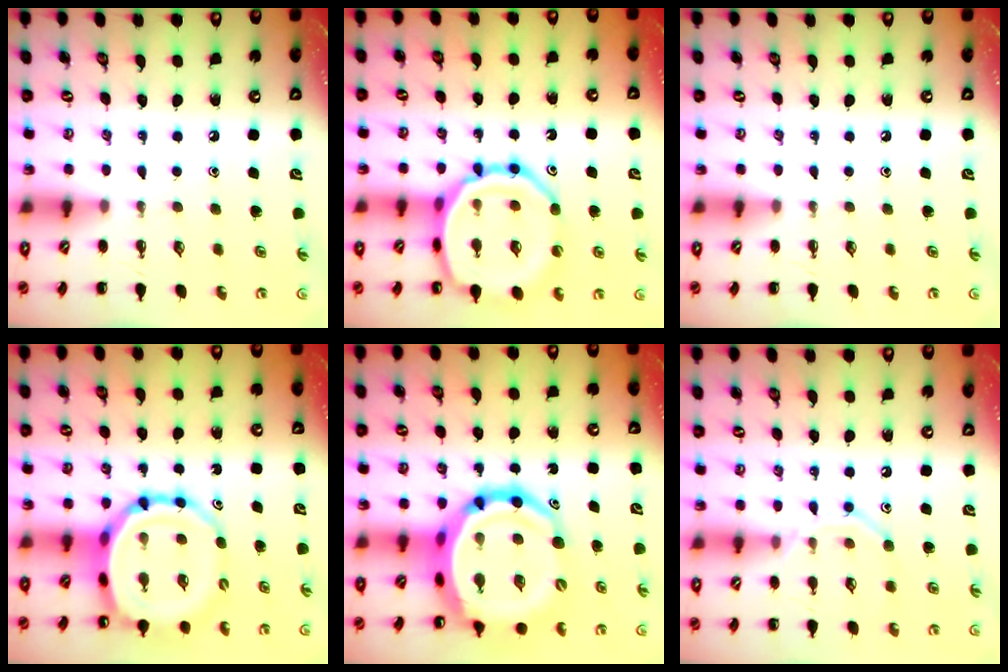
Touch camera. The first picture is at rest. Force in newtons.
{"total": 19.0, "press": 18.9, "slide": 1.6}
{"total": 0.0}
{"total": 14.1, "press": 13.5, "slide": 4.1}
{"total": 19.9, "press": 19.2, "slide": 5.2}
{"total": 9.8, "press": 9.8, "slide": 1.3}